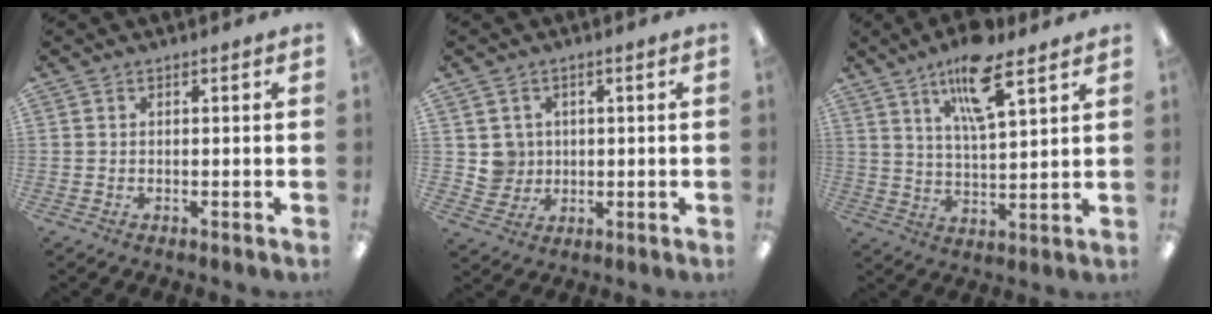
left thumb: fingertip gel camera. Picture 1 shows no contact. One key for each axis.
{"total": 4.7, "fx": 1.2, "fy": 4.6, "fz": 0.1, "tx": 0.004, "ty": -0.001, "tz": 0.020}
{"total": 13.1, "fx": 8.3, "fy": 3.8, "fz": 9.4, "tx": -0.158, "ty": -0.031, "tz": 0.139}